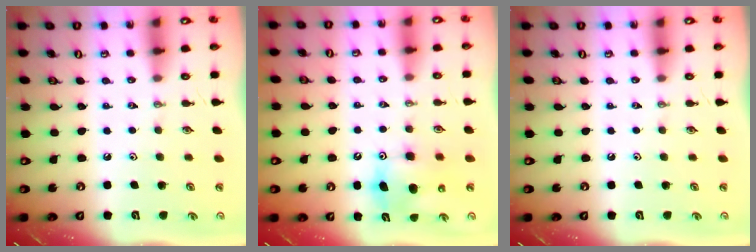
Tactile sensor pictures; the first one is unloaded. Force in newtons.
{"total": 8.4, "press": 8.3, "slide": 1.3}
{"total": 0.0}